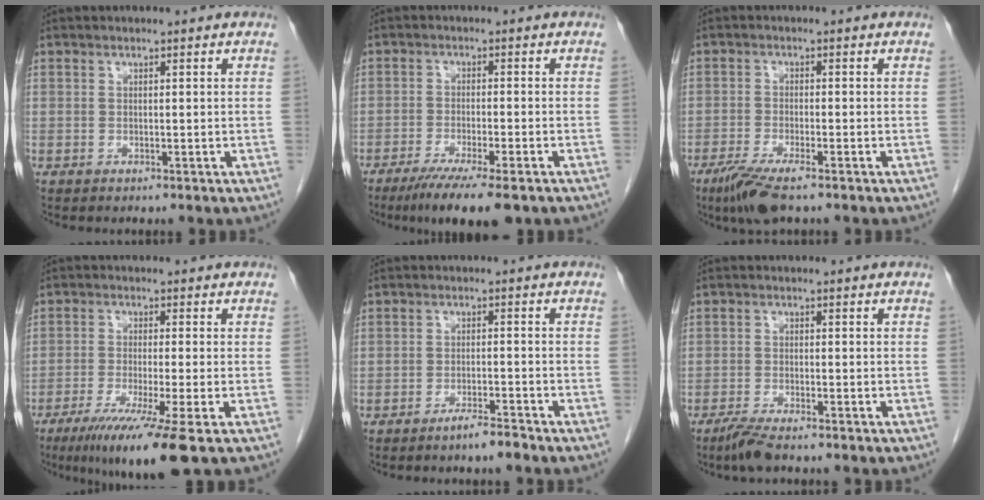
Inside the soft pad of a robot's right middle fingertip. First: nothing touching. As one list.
[{"total": 9.9, "force": [-7.1, 0.8, 6.8], "torque": [-0.099, -0.021, -0.107]}, {"total": 6.0, "force": [-4.1, 0.7, 4.4], "torque": [-0.087, -0.016, -0.073]}, {"total": 10.1, "force": [-6.2, -0.9, 8.0], "torque": [-0.133, -0.032, -0.101]}, {"total": 3.1, "force": [-2.5, -0.1, 1.8], "torque": [-0.032, -0.003, -0.045]}, {"total": 3.4, "force": [-2.7, 0.2, 2.1], "torque": [-0.048, -0.009, -0.055]}]